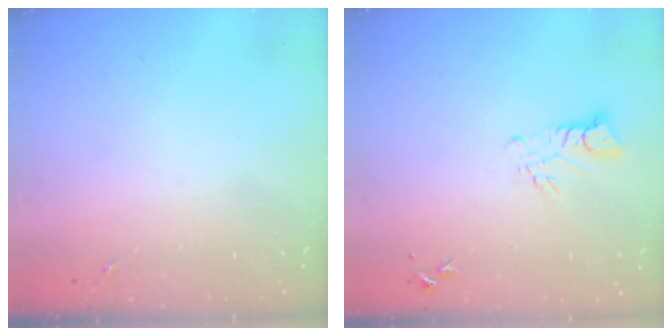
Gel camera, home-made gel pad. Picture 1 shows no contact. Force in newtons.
{"total": 4.8, "press": 4.8, "slide": 0.5}